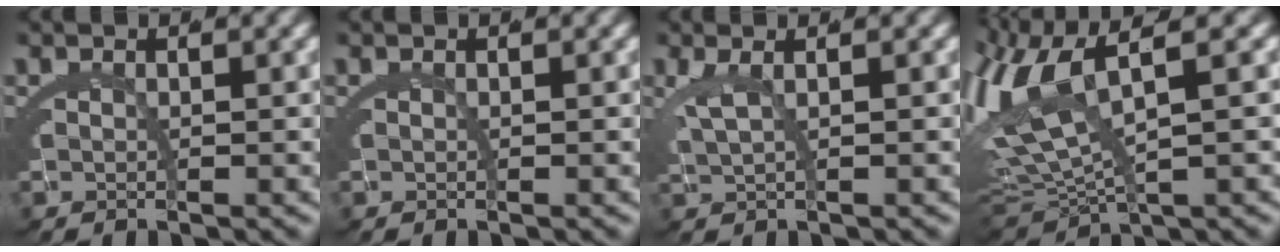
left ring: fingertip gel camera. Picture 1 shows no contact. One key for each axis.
{"total": 0.0}
{"total": 2.1, "fx": 0.7, "fy": 0.7, "fz": 1.9, "tx": -0.040, "ty": 0.000, "tz": 0.016}
{"total": 7.9, "fx": 1.2, "fy": 5.1, "fz": 5.9, "tx": -0.136, "ty": -0.008, "tz": 0.025}